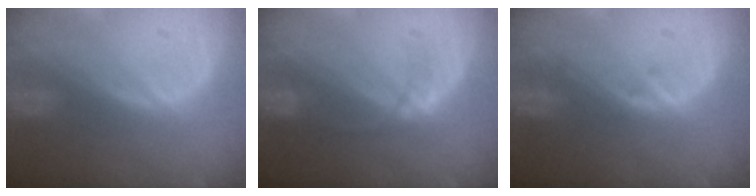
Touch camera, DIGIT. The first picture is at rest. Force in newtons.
{"total": 3.0, "press": 3.0, "slide": 0.3}
{"total": 0.8, "press": 0.8, "slide": 0.1}